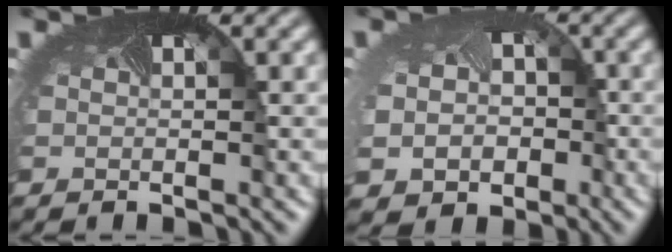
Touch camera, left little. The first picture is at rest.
{"total": 7.8, "force": [-2.2, 6.6, 3.5], "torque": [-0.072, -0.038, -0.032]}